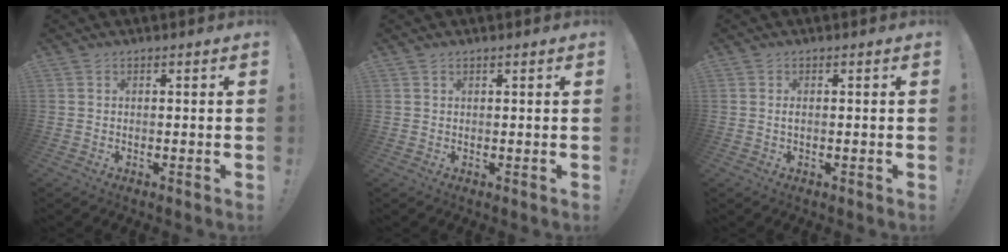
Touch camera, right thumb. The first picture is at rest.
{"total": 0.5, "force": [0.4, 0.1, 0.3], "torque": [0.000, -0.001, 0.007]}
{"total": 1.0, "force": [-0.3, 0.1, 0.9], "torque": [-0.024, 0.003, -0.004]}